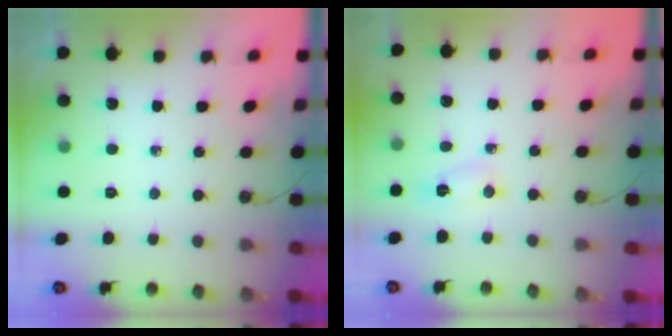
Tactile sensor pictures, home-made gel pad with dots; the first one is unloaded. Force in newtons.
{"total": 2.2, "press": 2.1, "slide": 0.6}